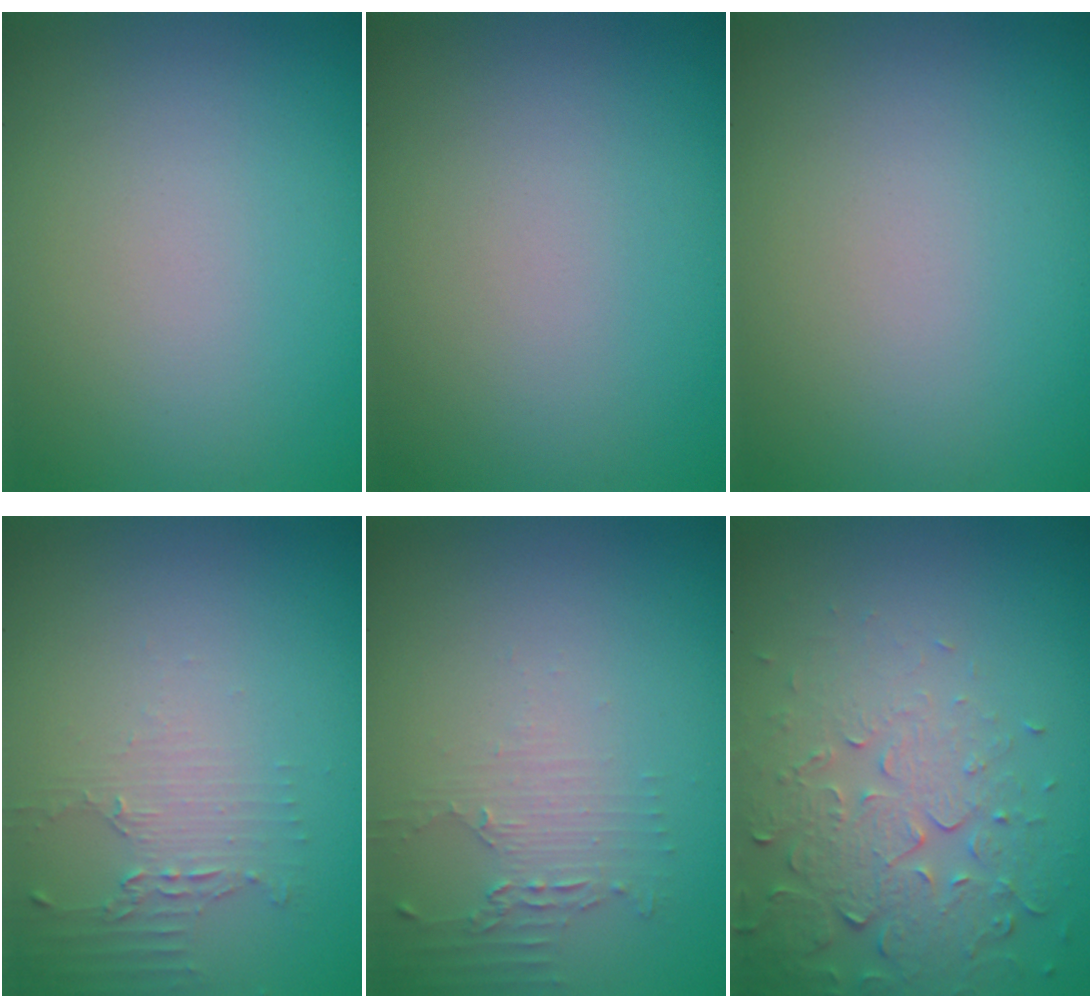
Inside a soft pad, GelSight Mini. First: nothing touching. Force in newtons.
{"total": 0.0}
{"total": 0.0}
{"total": 2.0, "press": 1.5, "slide": 1.3}
{"total": 2.2, "press": 1.6, "slide": 1.5}
{"total": 5.3, "press": 3.9, "slide": 3.6}